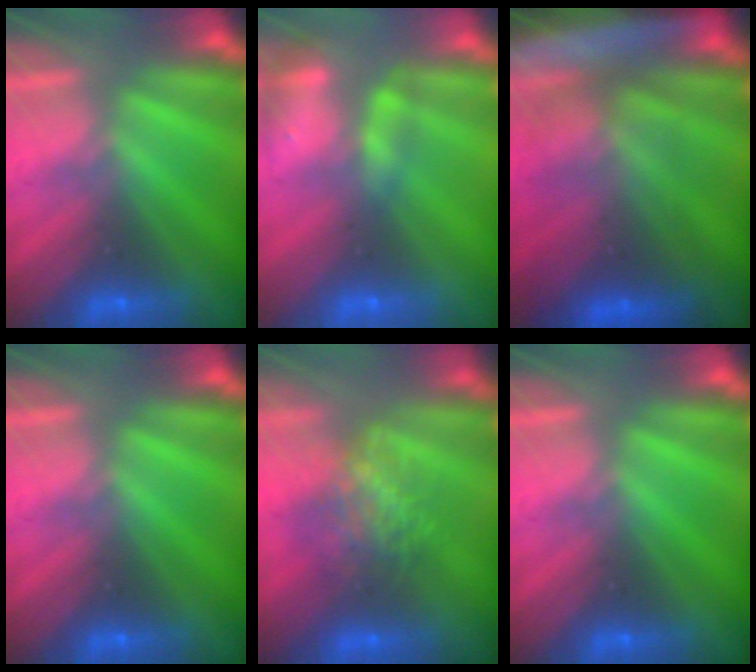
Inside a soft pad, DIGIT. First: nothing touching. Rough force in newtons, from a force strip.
{"total": 2.4}
{"total": 7.3}
{"total": 0.0}
{"total": 8.8}
{"total": 0.0}